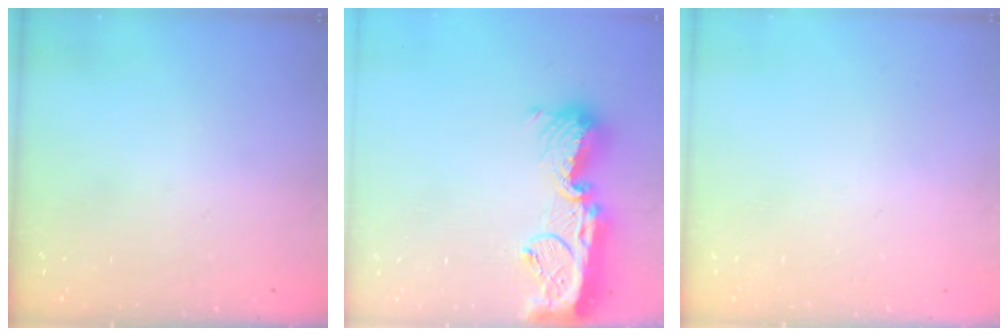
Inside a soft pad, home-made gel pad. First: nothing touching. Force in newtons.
{"total": 16.6, "press": 16.6, "slide": 1.4}
{"total": 0.0}